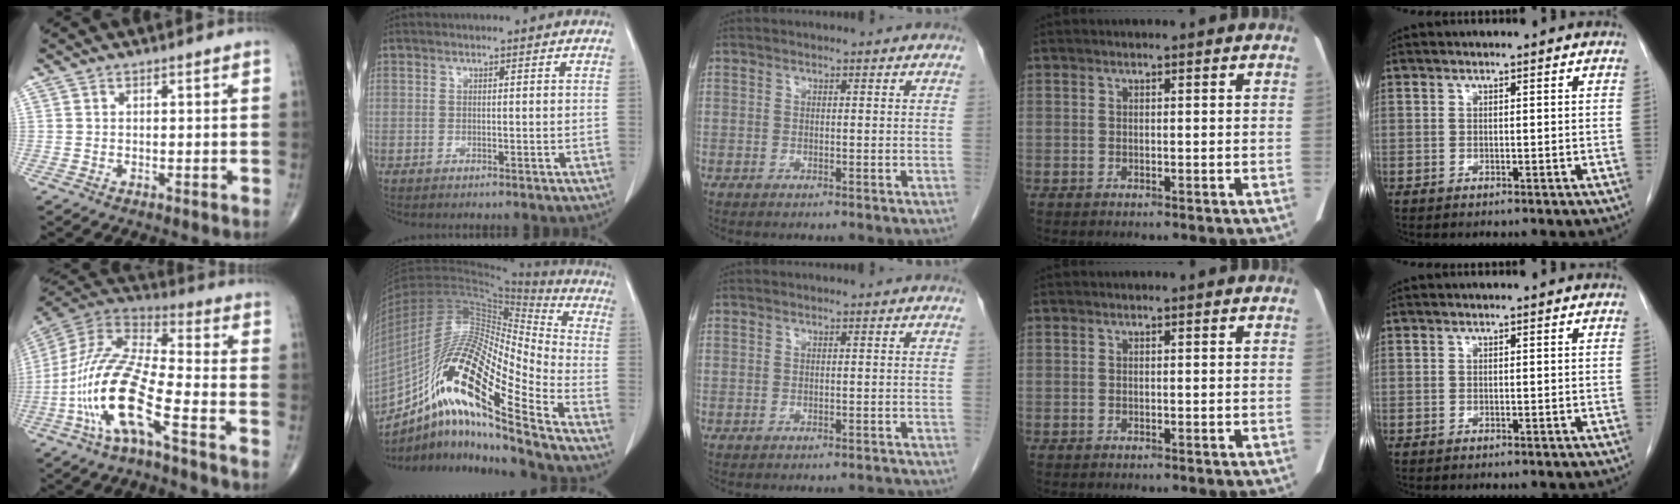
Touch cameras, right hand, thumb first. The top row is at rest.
{"thumb": {"total": 18.0, "force": [-7.2, 4.7, 15.8], "torque": [-0.345, 0.043, -0.143]}, "index": {"total": 22.4, "force": [-13.1, 2.5, 18.1], "torque": [-0.359, -0.007, -0.237]}, "middle": {"total": 1.2, "force": [-1.2, -0.1, 0.1], "torque": [0.001, -0.003, -0.013]}}